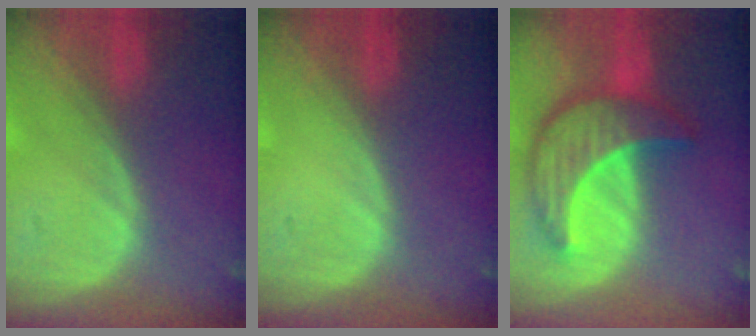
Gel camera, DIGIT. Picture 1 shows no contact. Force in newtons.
{"total": 0.0}
{"total": 9.7, "press": 9.7, "slide": 0.7}